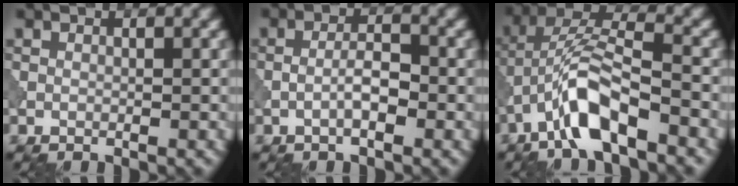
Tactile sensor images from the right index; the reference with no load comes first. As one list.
[{"total": 2.3, "force": [-0.9, 0.6, 2.0], "torque": [-0.038, 0.009, -0.020]}, {"total": 6.9, "force": [-3.7, 2.0, 5.5], "torque": [-0.106, 0.014, -0.075]}]